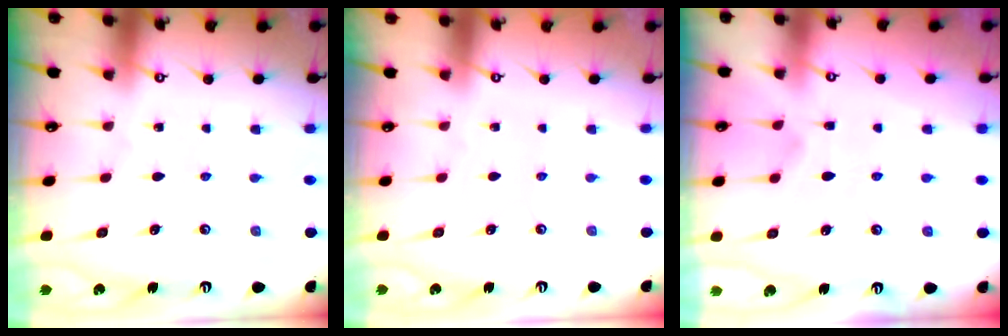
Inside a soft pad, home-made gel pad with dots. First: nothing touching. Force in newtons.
{"total": 1.5, "press": 1.4, "slide": 0.6}
{"total": 1.3, "press": 0.1, "slide": 1.3}